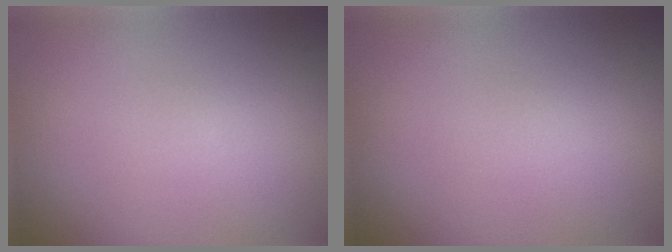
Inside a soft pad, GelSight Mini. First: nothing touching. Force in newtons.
{"total": 0.0}